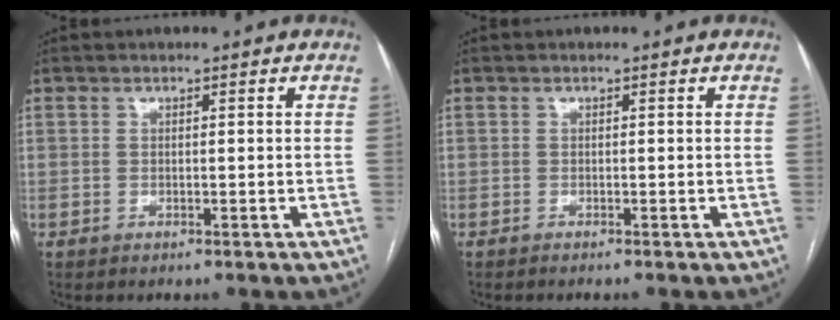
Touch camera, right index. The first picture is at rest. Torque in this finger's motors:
{"motor_torque": [-0.07, -0.07, 0.03, 0.02]}